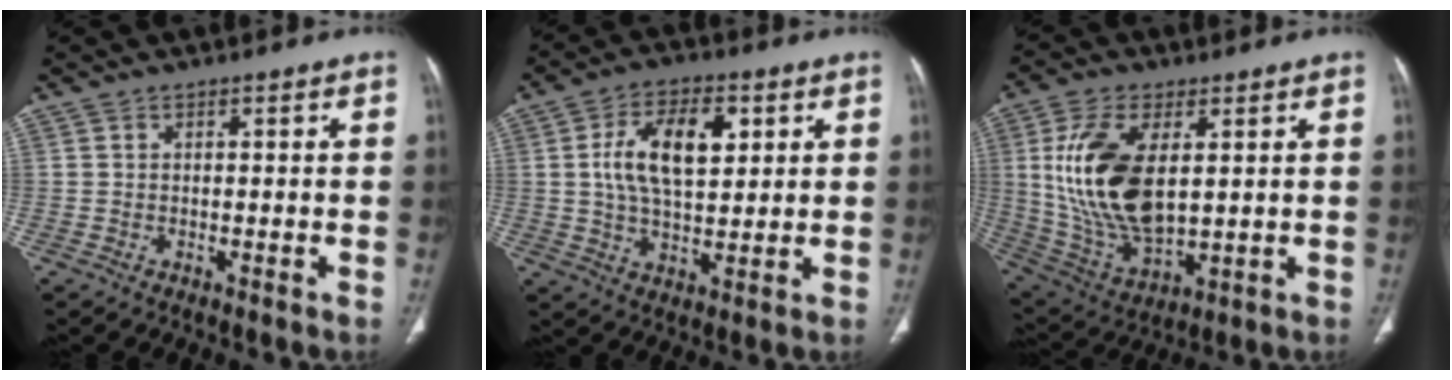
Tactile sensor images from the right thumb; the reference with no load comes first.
{"total": 12.5, "force": [3.1, 6.5, 10.2], "torque": [-0.167, -0.002, 0.055]}
{"total": 18.2, "force": [3.2, 9.3, 15.2], "torque": [-0.304, -0.020, 0.073]}